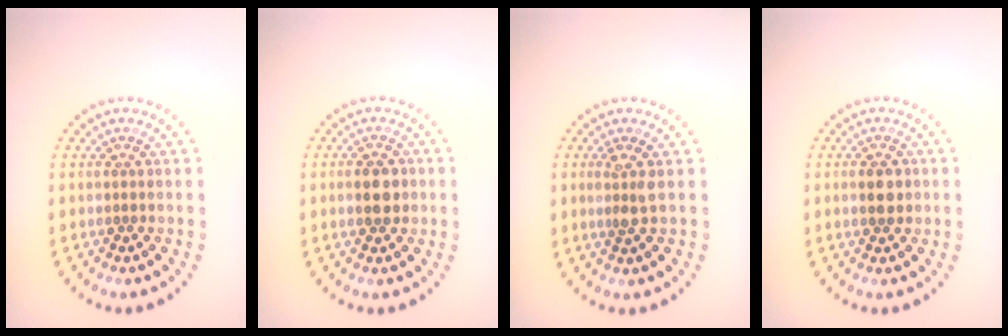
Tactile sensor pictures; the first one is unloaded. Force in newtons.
{"total": 2.6, "press": 2.6, "slide": 0.2}
{"total": 1.7, "press": 1.5, "slide": 0.8}
{"total": 2.4, "press": 2.4, "slide": 0.2}